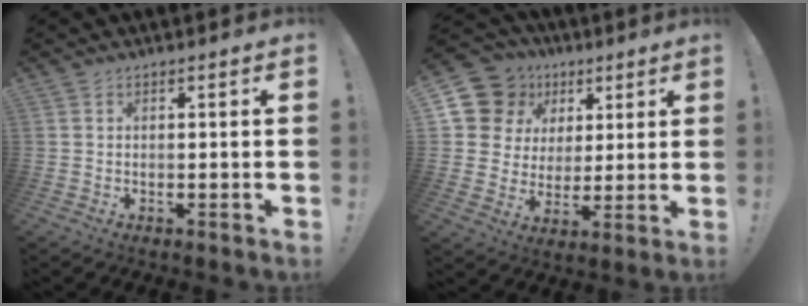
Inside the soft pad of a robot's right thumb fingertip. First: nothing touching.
{"total": 14.1, "force": [6.6, 11.7, 4.4], "torque": [-0.068, -0.031, 0.141]}